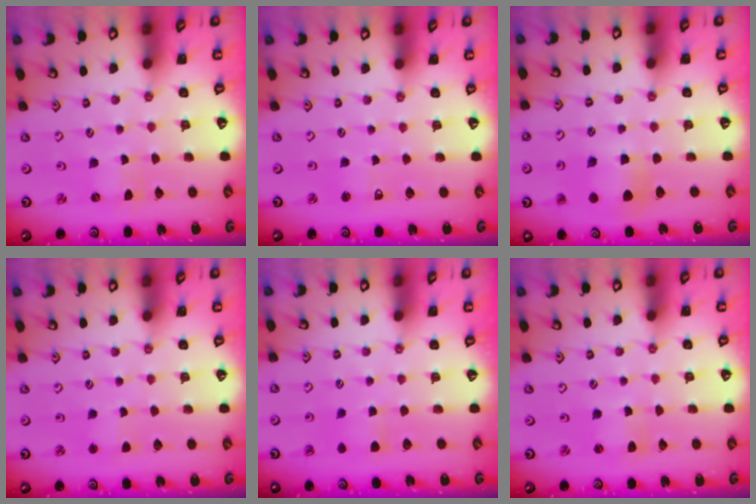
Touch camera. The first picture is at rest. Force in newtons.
{"total": 2.4, "press": 2.4, "slide": 0.3}
{"total": 6.1, "press": 6.1, "slide": 0.2}
{"total": 2.6, "press": 2.6, "slide": 0.3}
{"total": 5.0, "press": 4.9, "slide": 0.7}
{"total": 2.1, "press": 2.1, "slide": 0.3}